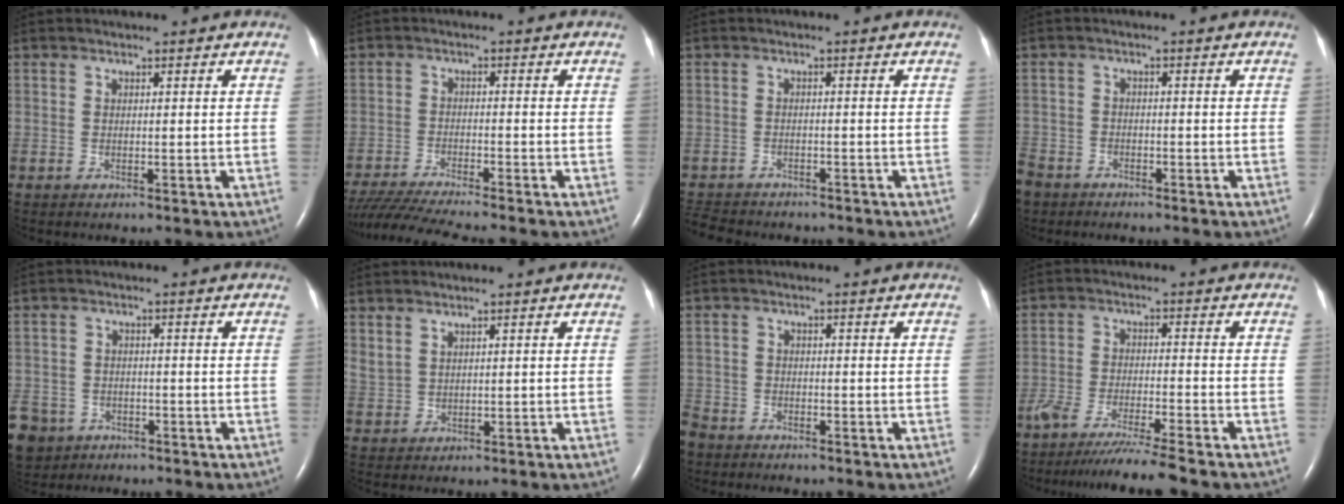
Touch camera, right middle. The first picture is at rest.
{"total": 11.3, "force": [-10.1, -0.9, 4.9], "torque": [-0.078, -0.028, -0.169]}
{"total": 7.5, "force": [-6.8, 2.1, 2.3], "torque": [-0.044, -0.009, -0.101]}
{"total": 7.1, "force": [-5.2, 4.4, 1.7], "torque": [-0.058, -0.010, -0.102]}
{"total": 13.3, "force": [-7.4, 10.2, 4.1], "torque": [-0.148, -0.009, -0.118]}
{"total": 1.9, "force": [1.5, 0.9, 0.8], "torque": [-0.021, 0.004, 0.040]}
{"total": 5.5, "force": [-4.7, 2.7, 0.8], "torque": [-0.021, -0.006, -0.094]}
{"total": 9.3, "force": [-8.0, -1.1, 4.6], "torque": [-0.069, -0.033, -0.136]}